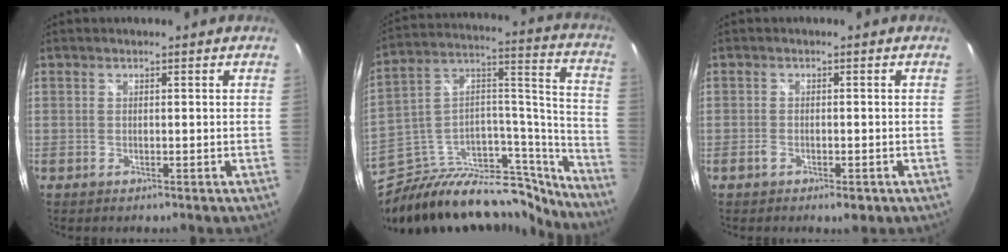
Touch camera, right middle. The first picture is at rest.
{"total": 30.9, "force": [-27.5, 8.3, 11.4], "torque": [-0.143, 0.032, -0.420]}
{"total": 3.1, "force": [-1.9, 1.5, 1.9], "torque": [-0.040, -0.004, -0.033]}